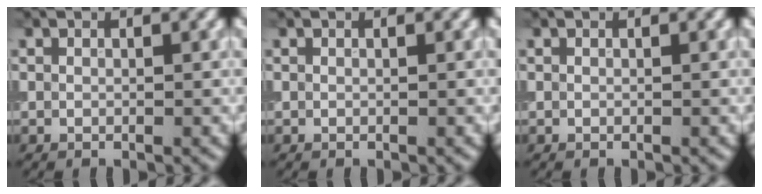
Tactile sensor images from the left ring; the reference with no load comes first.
{"total": 0.0}
{"total": 0.0}